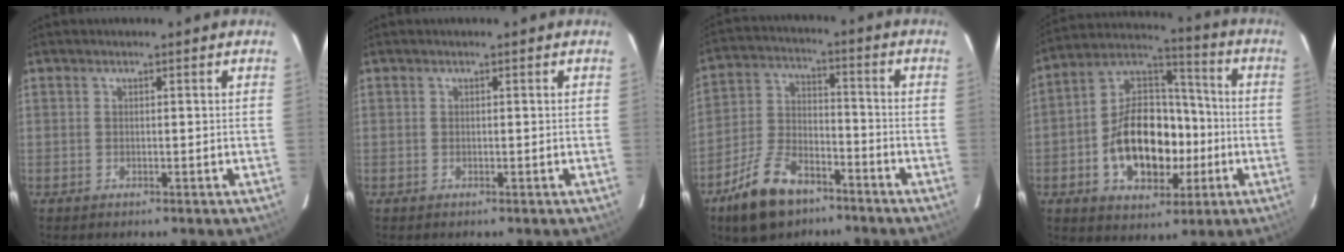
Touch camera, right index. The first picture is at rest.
{"total": 0.0}
{"total": 13.6, "force": [-9.1, 6.8, 7.4], "torque": [-0.165, 0.005, -0.157]}
{"total": 18.1, "force": [-4.2, 11.5, 13.3], "torque": [-0.248, 0.034, -0.057]}